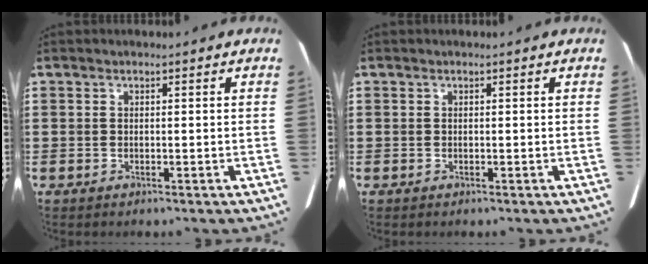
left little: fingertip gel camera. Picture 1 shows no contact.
{"total": 0.0}